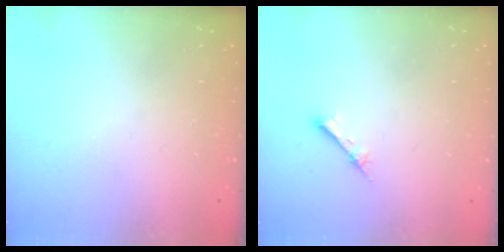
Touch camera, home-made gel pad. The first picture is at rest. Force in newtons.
{"total": 2.7, "press": 2.6, "slide": 0.3}